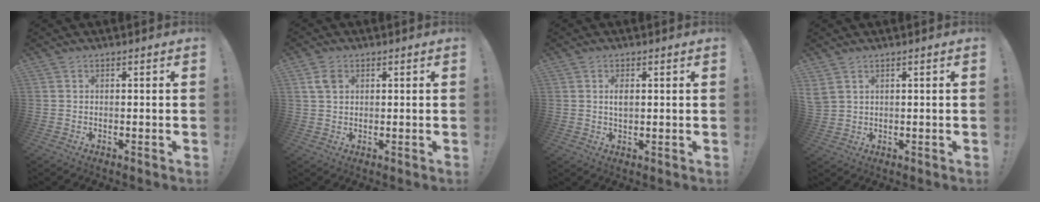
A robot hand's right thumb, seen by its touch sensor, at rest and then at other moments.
{"total": 4.3, "force": [1.5, 3.1, 2.6], "torque": [-0.044, 0.005, 0.029]}
{"total": 2.7, "force": [0.6, 1.9, 1.8], "torque": [-0.019, -0.001, 0.007]}
{"total": 3.5, "force": [2.1, 2.0, 1.9], "torque": [-0.048, -0.007, 0.041]}